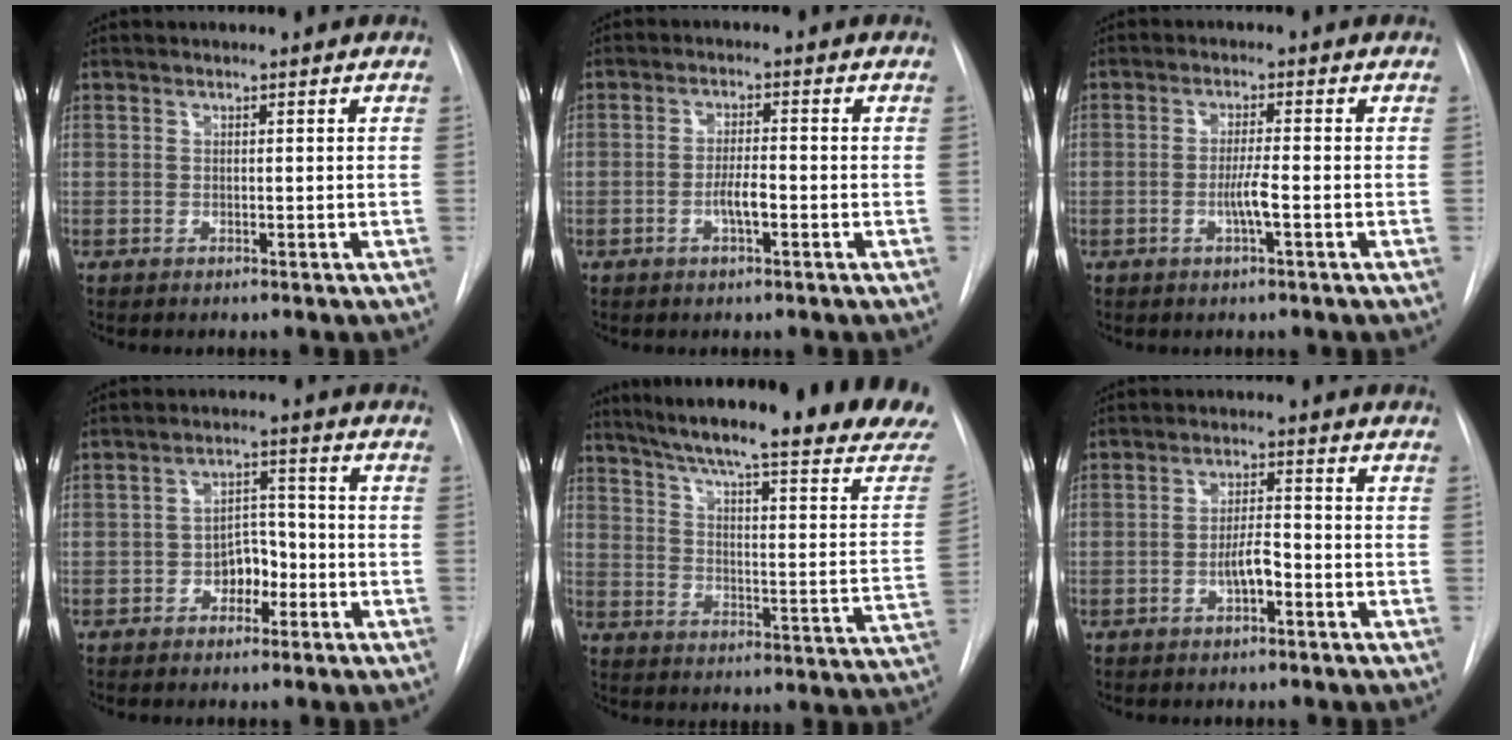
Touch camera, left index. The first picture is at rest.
{"total": 3.3, "force": [-1.7, 0.5, 2.7], "torque": [-0.051, -0.003, -0.029]}
{"total": 3.2, "force": [-1.6, -0.3, 2.8], "torque": [-0.054, -0.009, -0.028]}
{"total": 4.9, "force": [-2.6, 2.9, 2.8], "torque": [-0.041, 0.010, -0.043]}
{"total": 31.1, "force": [26.9, 2.3, 15.5], "torque": [-0.217, -0.101, 0.336]}
{"total": 3.7, "force": [-2.1, 0.9, 2.9], "torque": [-0.055, 0.002, -0.034]}